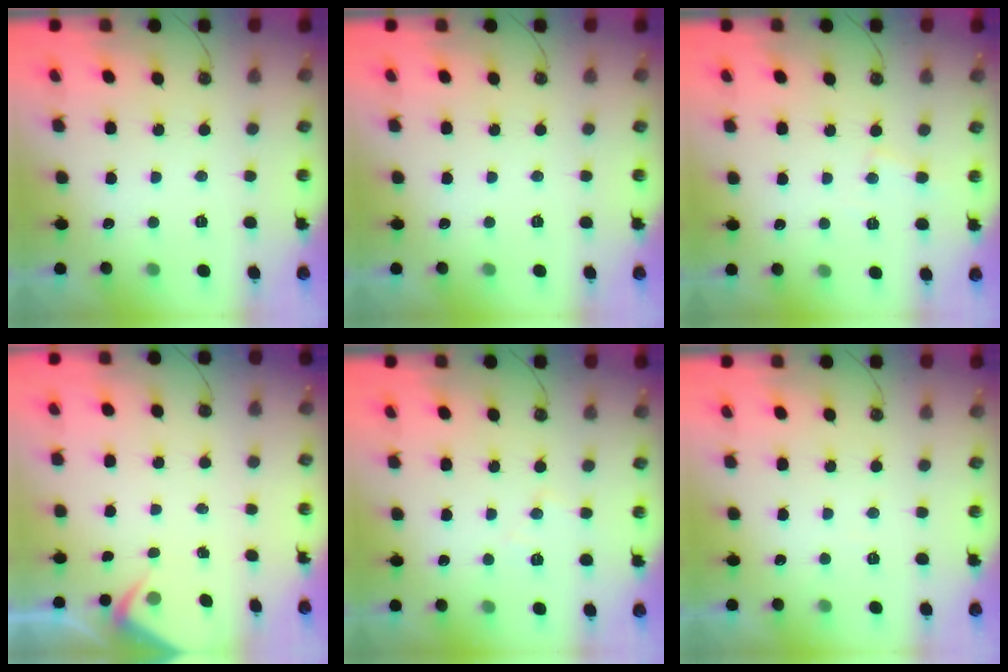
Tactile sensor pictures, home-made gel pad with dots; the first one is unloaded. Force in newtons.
{"total": 0.0}
{"total": 4.0, "press": 3.9, "slide": 0.6}
{"total": 2.9, "press": 2.9, "slide": 0.4}
{"total": 7.0, "press": 6.9, "slide": 0.9}
{"total": 2.7, "press": 2.7, "slide": 0.5}